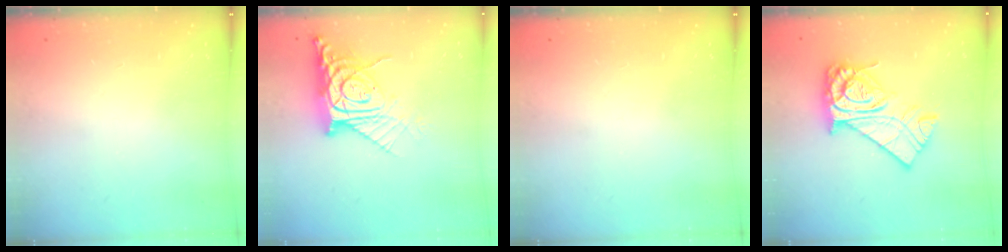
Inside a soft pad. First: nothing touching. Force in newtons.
{"total": 12.1, "press": 12.0, "slide": 1.4}
{"total": 0.0}
{"total": 18.2, "press": 18.1, "slide": 1.6}